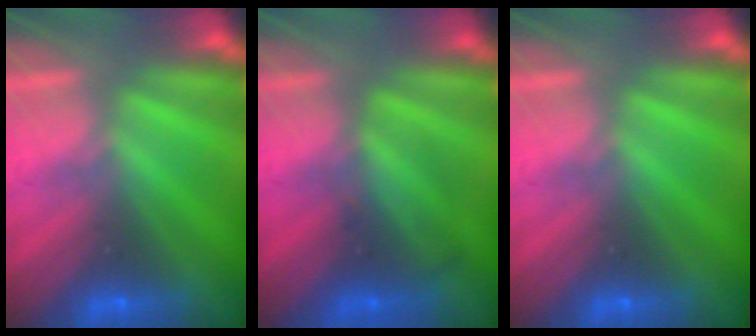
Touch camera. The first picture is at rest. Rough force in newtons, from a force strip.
{"total": 2.4}
{"total": 0.0}